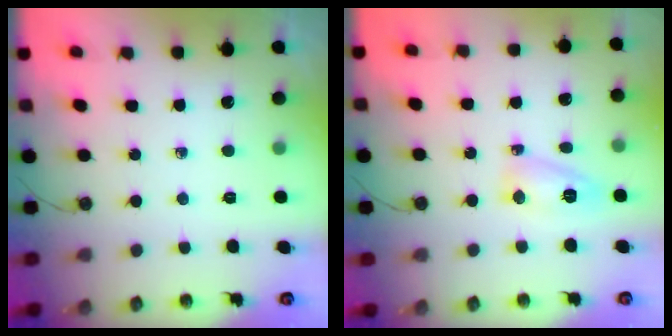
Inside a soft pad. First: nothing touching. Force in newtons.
{"total": 6.2, "press": 6.2, "slide": 0.6}